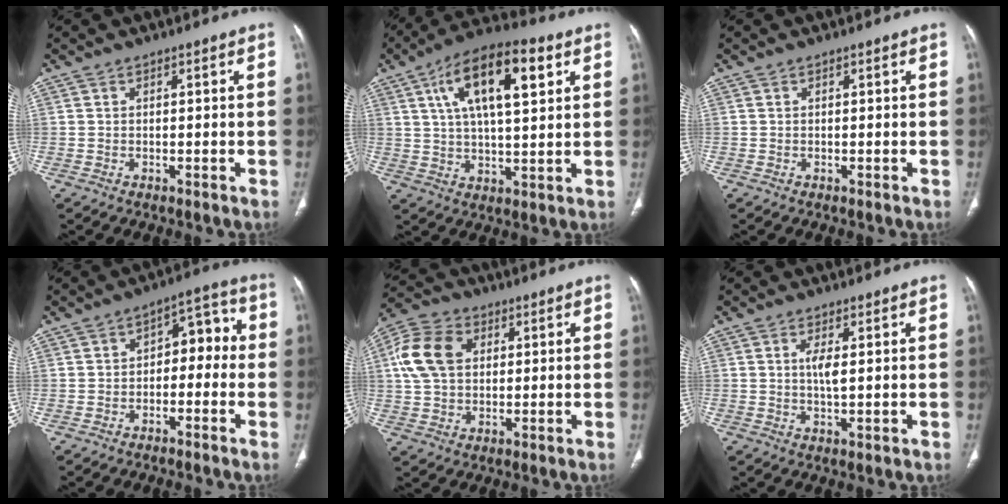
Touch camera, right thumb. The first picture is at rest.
{"total": 16.4, "force": [6.3, 6.3, 13.8], "torque": [-0.221, -0.001, 0.101]}
{"total": 0.0}
{"total": 7.6, "force": [-1.0, 4.8, 5.8], "torque": [-0.044, 0.045, -0.027]}
{"total": 11.8, "force": [2.7, 8.4, 7.8], "torque": [-0.147, 0.014, 0.046]}
{"total": 3.5, "force": [0.7, 0.9, 3.3], "torque": [-0.070, -0.009, 0.015]}